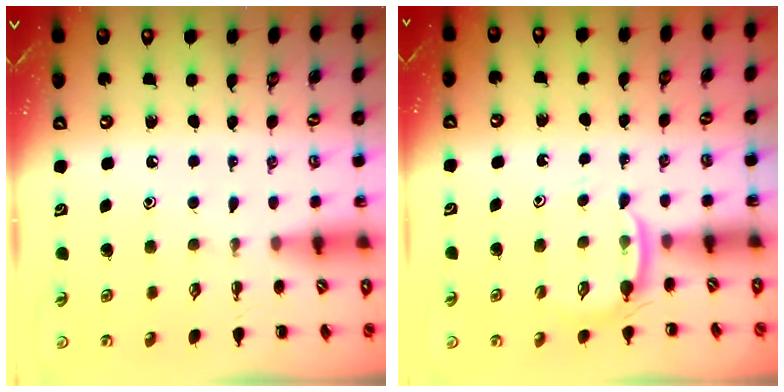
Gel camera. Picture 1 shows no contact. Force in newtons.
{"total": 3.9, "press": 3.7, "slide": 1.3}